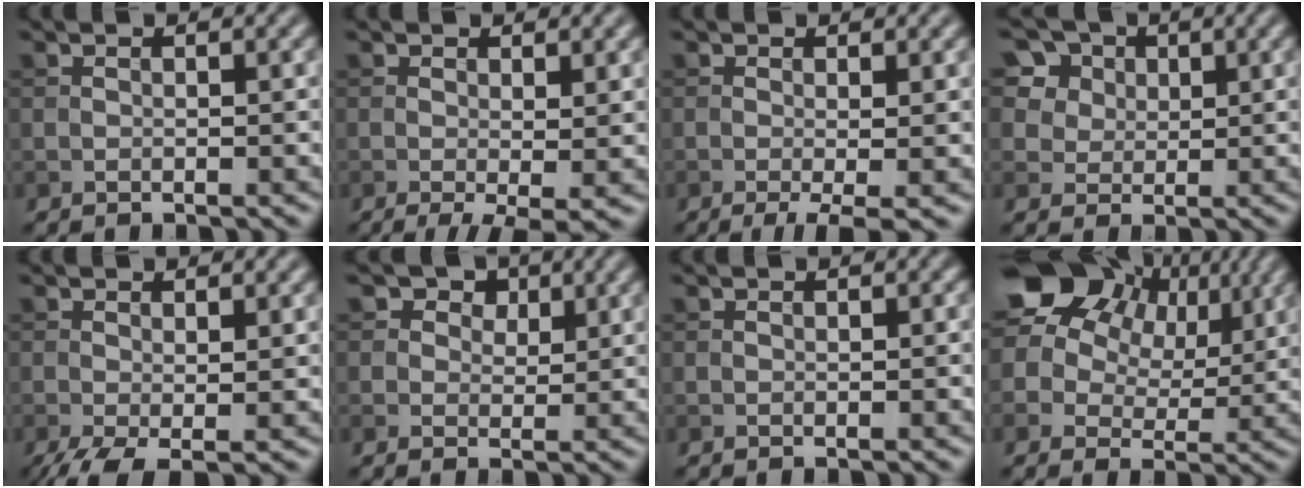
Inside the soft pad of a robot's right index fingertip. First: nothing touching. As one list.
[{"total": 3.1, "force": [-0.6, 0.6, 2.9], "torque": [-0.048, -0.015, -0.010]}, {"total": 3.0, "force": [-1.0, 0.5, 2.8], "torque": [-0.049, -0.010, -0.017]}, {"total": 10.8, "force": [6.0, 8.0, 4.2], "torque": [-0.122, 0.022, 0.102]}, {"total": 3.0, "force": [-1.1, 0.9, 2.7], "torque": [-0.059, -0.013, -0.021]}, {"total": 3.9, "force": [2.2, 2.8, 1.6], "torque": [-0.029, -0.010, 0.023]}, {"total": 0.0}, {"total": 14.4, "force": [7.1, 9.7, 7.9], "torque": [-0.167, 0.050, 0.107]}]